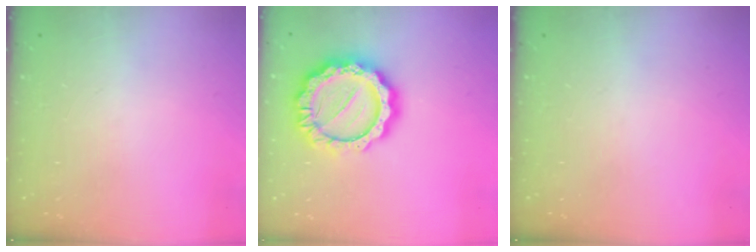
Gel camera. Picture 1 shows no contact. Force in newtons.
{"total": 16.9, "press": 16.9, "slide": 1.5}
{"total": 0.0}